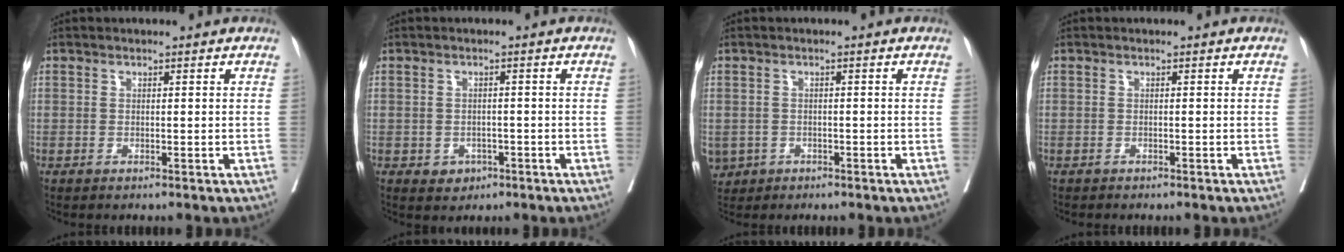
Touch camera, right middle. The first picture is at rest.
{"total": 2.6, "force": [-1.2, 2.1, 0.9], "torque": [-0.007, 0.005, -0.011]}
{"total": 5.6, "force": [-2.6, 4.7, 1.4], "torque": [-0.039, 0.000, -0.039]}
{"total": 0.7, "force": [-0.7, 0.2, 0.1], "torque": [-0.009, -0.001, -0.013]}